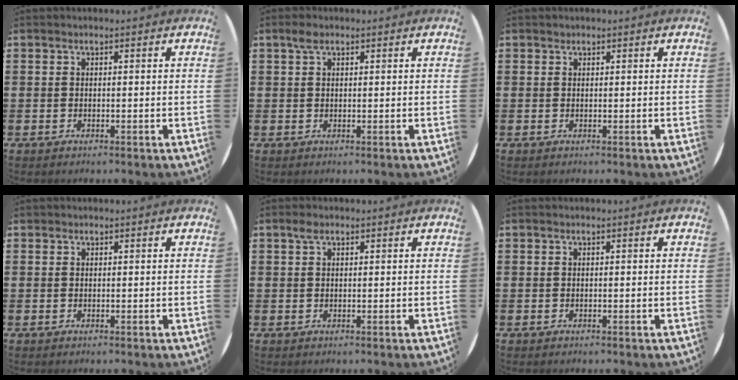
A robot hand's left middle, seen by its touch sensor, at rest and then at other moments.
{"total": 1.6, "force": [1.0, 0.9, 0.9], "torque": [-0.012, 0.003, 0.015]}
{"total": 0.0}
{"total": 0.0}
{"total": 1.3, "force": [0.8, 0.7, 0.7], "torque": [-0.009, 0.003, 0.012]}
{"total": 0.0}